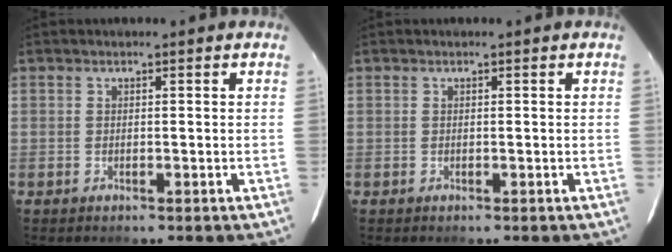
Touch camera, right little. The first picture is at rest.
{"total": 0.0}